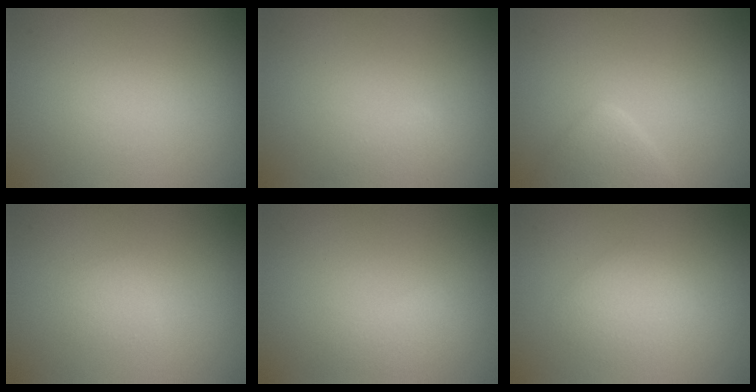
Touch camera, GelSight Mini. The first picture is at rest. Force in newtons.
{"total": 1.1, "press": 1.1, "slide": 0.1}
{"total": 2.2, "press": 2.2, "slide": 0.1}
{"total": 0.9, "press": 0.9, "slide": 0.1}
{"total": 1.4, "press": 1.4, "slide": 0.0}
{"total": 2.1, "press": 2.1, "slide": 0.1}